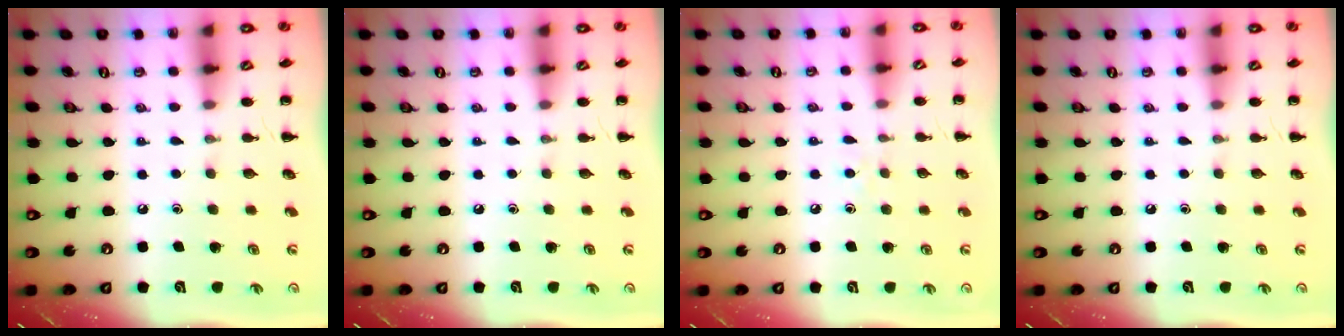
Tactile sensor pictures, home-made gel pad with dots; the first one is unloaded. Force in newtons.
{"total": 0.0}
{"total": 3.1, "press": 2.9, "slide": 1.1}
{"total": 0.0}